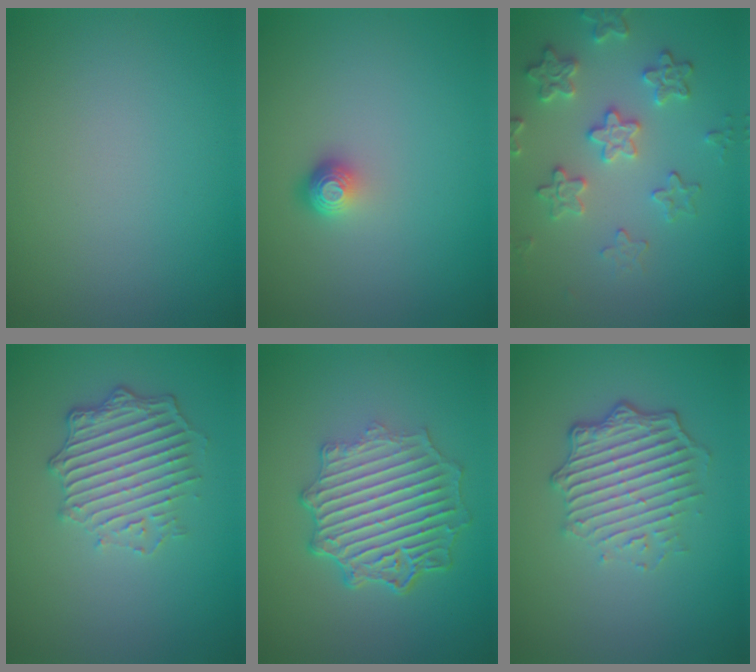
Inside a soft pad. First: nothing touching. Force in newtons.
{"total": 1.6, "press": 1.1, "slide": 1.2}
{"total": 4.2, "press": 3.7, "slide": 2.0}
{"total": 4.1, "press": 3.2, "slide": 2.5}
{"total": 6.9, "press": 5.2, "slide": 4.6}
{"total": 5.0, "press": 3.5, "slide": 3.5}